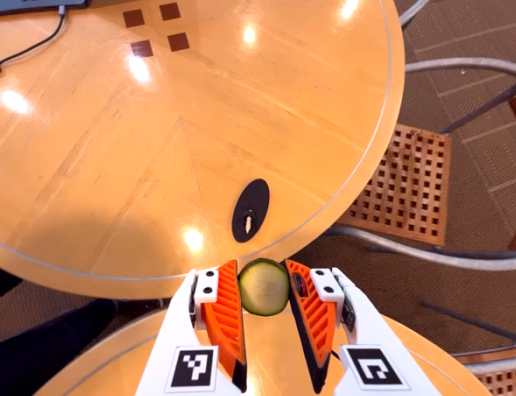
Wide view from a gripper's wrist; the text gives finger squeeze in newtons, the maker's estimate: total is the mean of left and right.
{"total": 8.9, "left": 9.0, "right": 8.7}